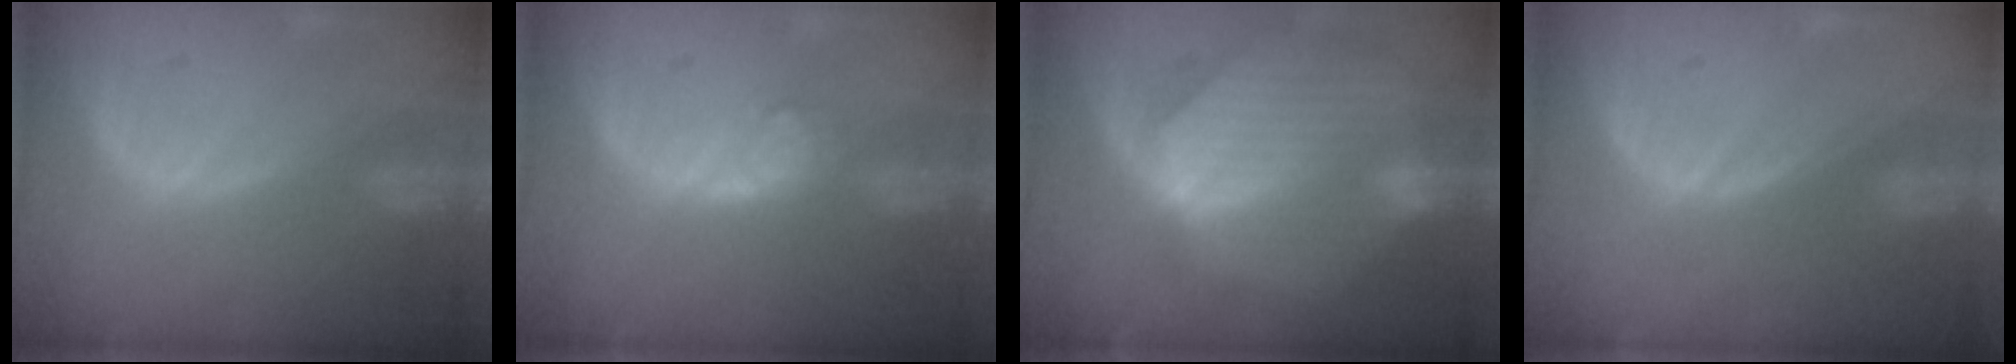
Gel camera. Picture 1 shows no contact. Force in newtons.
{"total": 3.8, "press": 3.4, "slide": 1.7}
{"total": 9.5, "press": 8.4, "slide": 4.6}
{"total": 0.0}